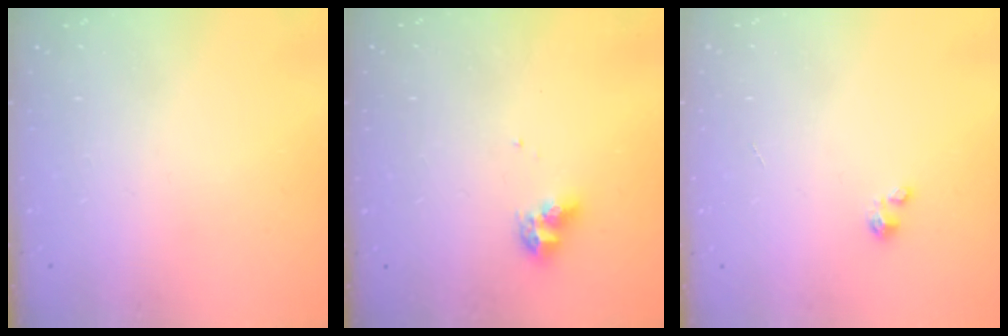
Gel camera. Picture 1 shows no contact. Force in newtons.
{"total": 7.8, "press": 7.7, "slide": 0.6}
{"total": 1.2, "press": 1.1, "slide": 0.1}